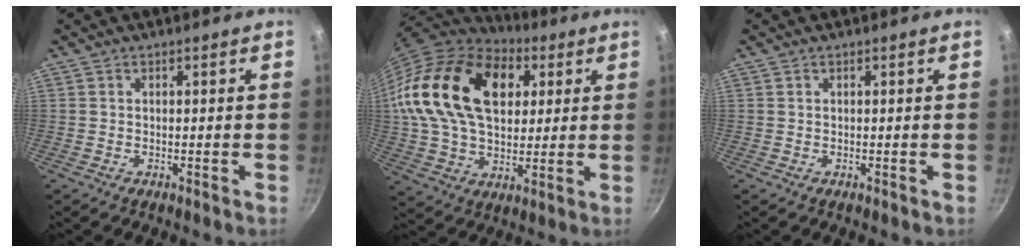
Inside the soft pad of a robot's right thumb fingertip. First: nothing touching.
{"total": 25.3, "force": [6.7, 16.3, 18.2], "torque": [-0.305, 0.008, 0.111]}
{"total": 0.0}